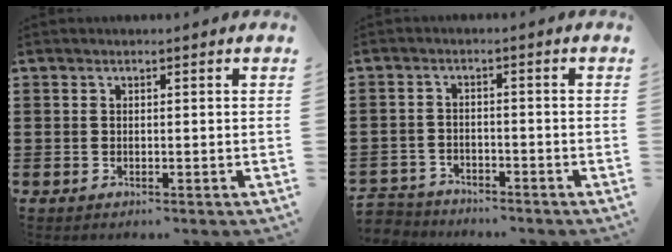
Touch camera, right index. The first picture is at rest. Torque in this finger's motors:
{"motor_torque": [-1.68, 0.46, -1.05, -0.02]}